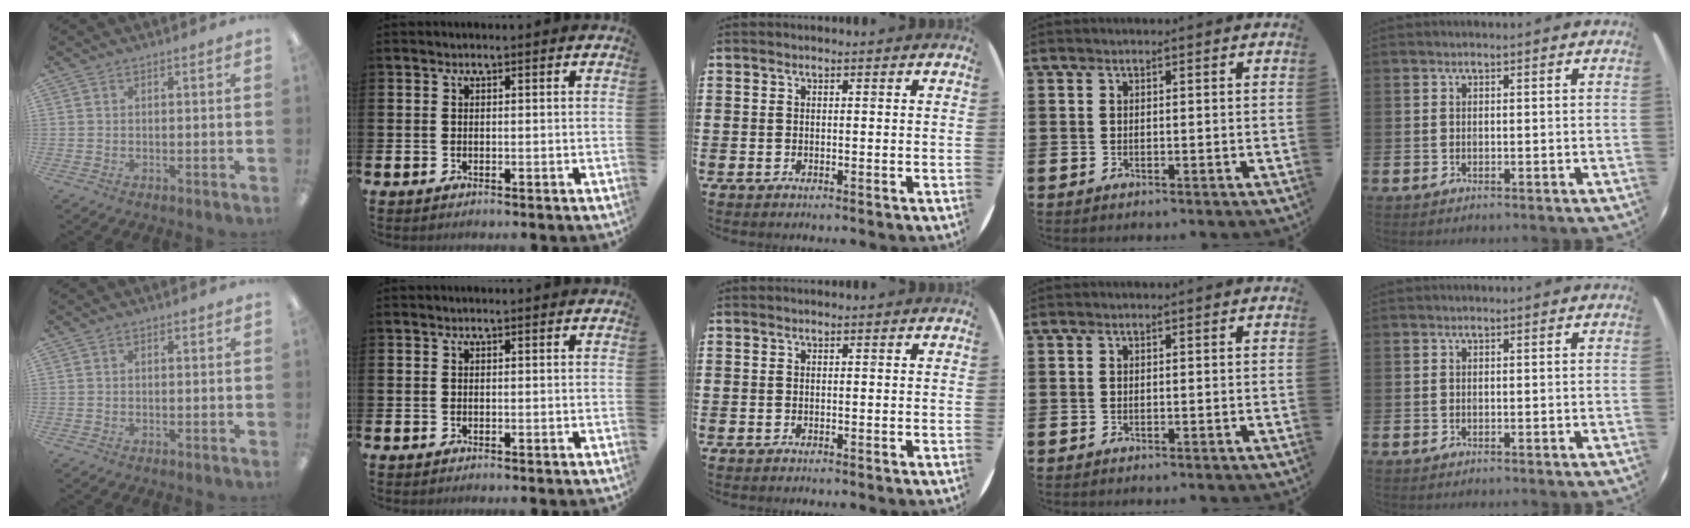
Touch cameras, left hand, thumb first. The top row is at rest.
{"thumb": {"total": 0.6, "force": [0.2, 0.4, 0.4], "torque": [0.001, 0.000, 0.002]}}